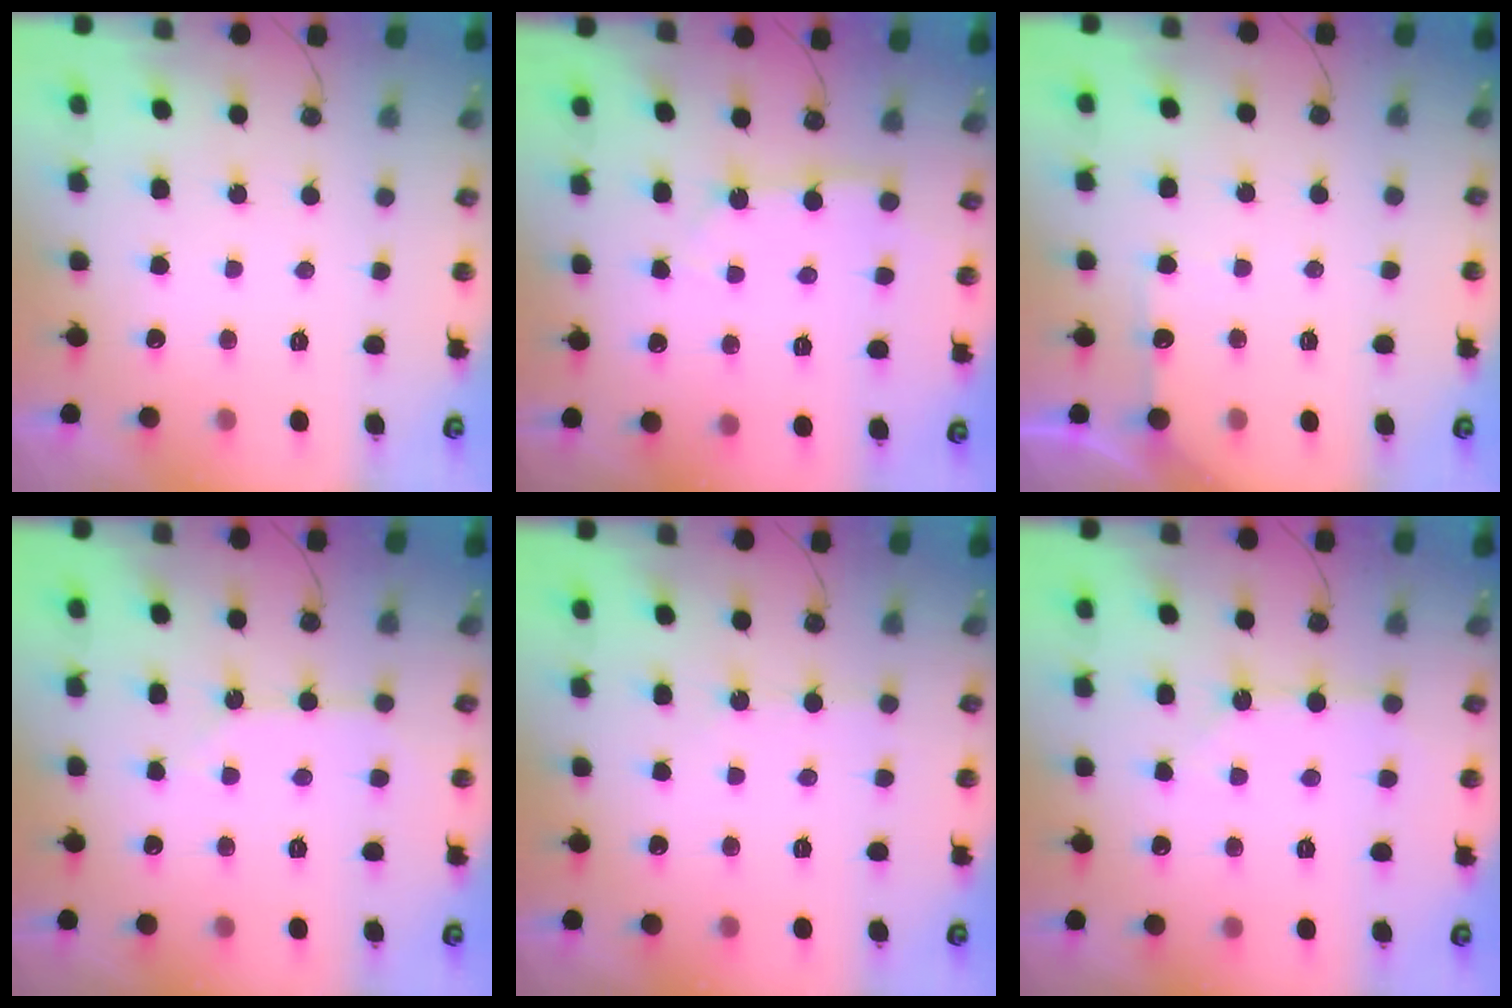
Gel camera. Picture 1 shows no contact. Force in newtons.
{"total": 3.1, "press": 3.1, "slide": 0.2}
{"total": 5.3, "press": 5.2, "slide": 0.6}
{"total": 2.6, "press": 2.5, "slide": 0.3}
{"total": 2.8, "press": 2.8, "slide": 0.4}
{"total": 3.4, "press": 3.4, "slide": 0.1}